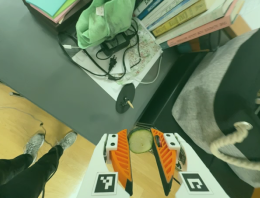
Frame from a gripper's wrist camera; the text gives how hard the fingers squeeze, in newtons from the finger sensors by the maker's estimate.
{"total": 8.4, "left": 8.5, "right": 8.3}